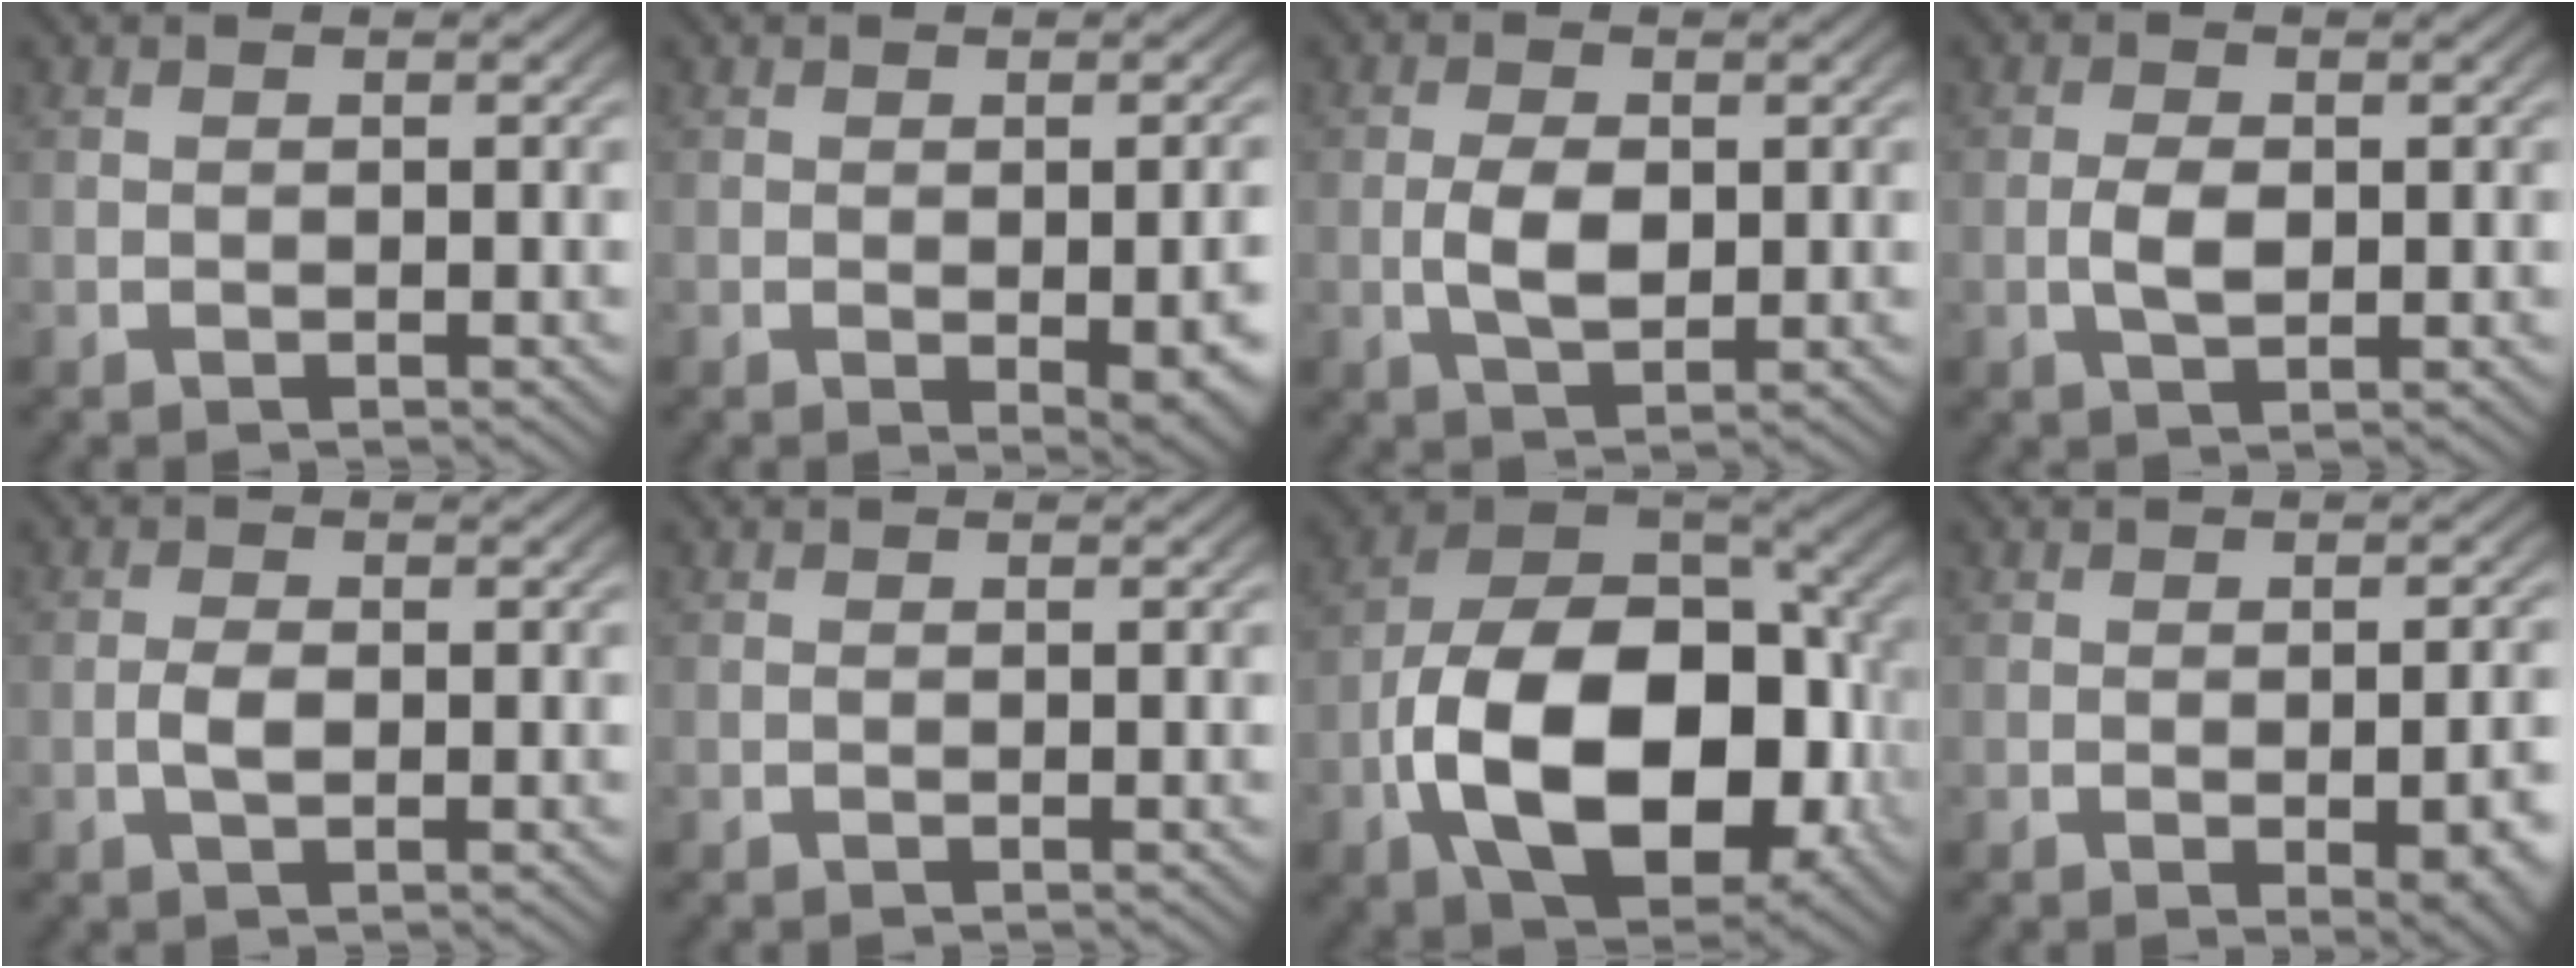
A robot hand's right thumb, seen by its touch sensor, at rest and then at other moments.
{"total": 3.5, "force": [-0.7, 1.4, 3.2], "torque": [-0.047, -0.015, 0.003]}
{"total": 4.0, "force": [0.0, 2.4, 3.2], "torque": [-0.072, -0.016, 0.007]}
{"total": 2.7, "force": [-0.1, 1.6, 2.2], "torque": [-0.054, -0.011, 0.003]}
{"total": 1.8, "force": [-0.3, 0.9, 1.5], "torque": [-0.041, -0.005, -0.005]}
{"total": 0.0}
{"total": 17.4, "force": [-3.0, 10.9, 13.2], "torque": [-0.279, -0.052, -0.026]}
{"total": 3.7, "force": [-1.2, 1.5, 3.1], "torque": [-0.044, -0.009, -0.009]}